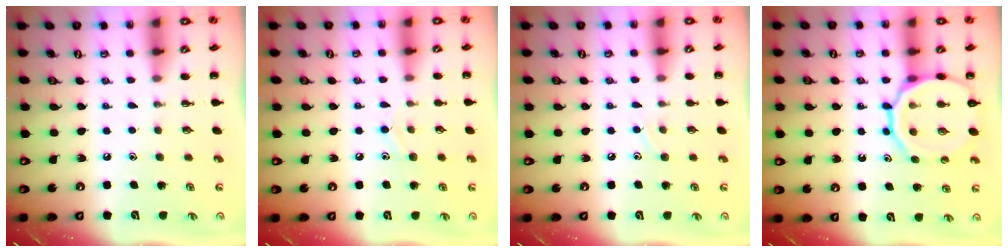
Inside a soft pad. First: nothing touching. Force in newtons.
{"total": 7.2, "press": 6.8, "slide": 2.3}
{"total": 5.3, "press": 5.1, "slide": 1.5}
{"total": 16.1, "press": 16.0, "slide": 2.4}